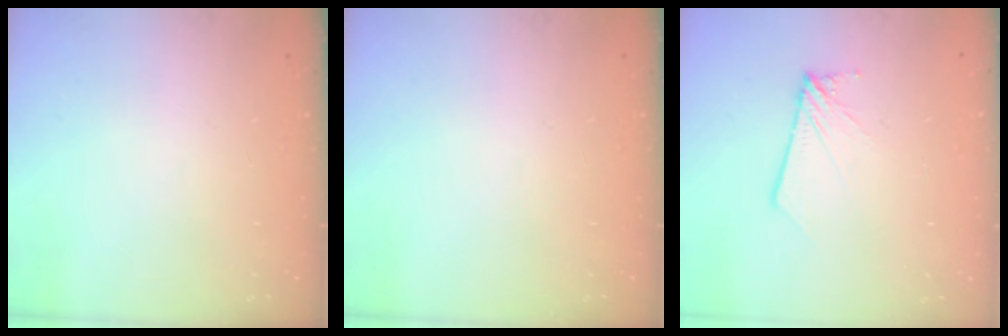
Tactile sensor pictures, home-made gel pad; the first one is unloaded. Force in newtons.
{"total": 0.0}
{"total": 2.6, "press": 2.6, "slide": 0.2}